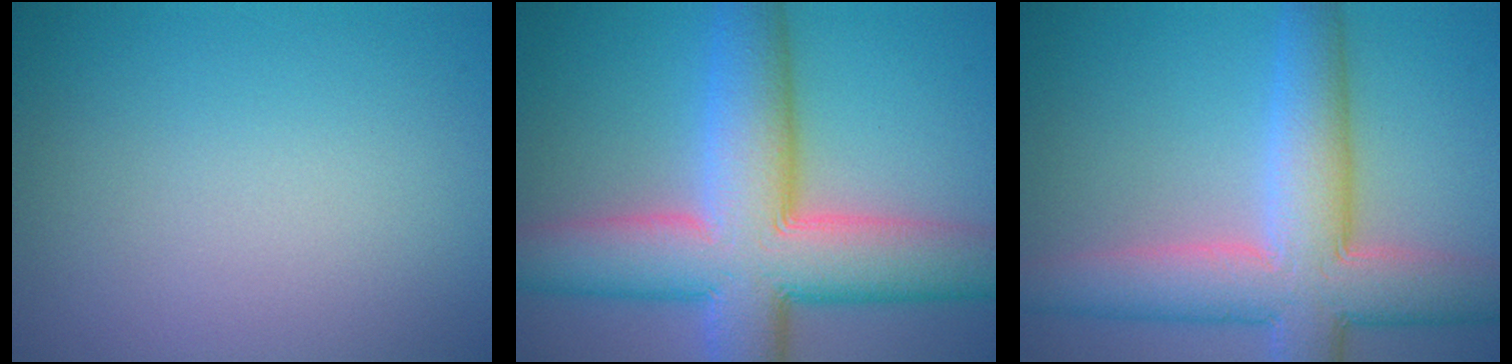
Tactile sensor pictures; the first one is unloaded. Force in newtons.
{"total": 12.1, "press": 12.0, "slide": 0.8}
{"total": 8.7, "press": 8.7, "slide": 0.5}